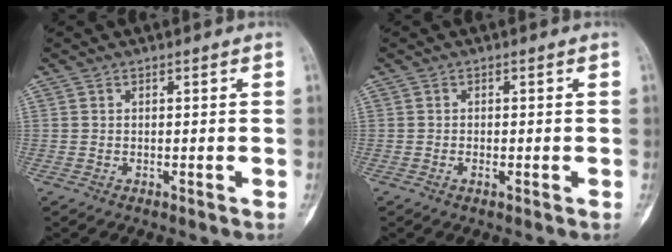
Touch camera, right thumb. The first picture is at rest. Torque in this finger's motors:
{"motor_torque": [-0.36, -0.02, -0.08, 0.25, -0.01]}